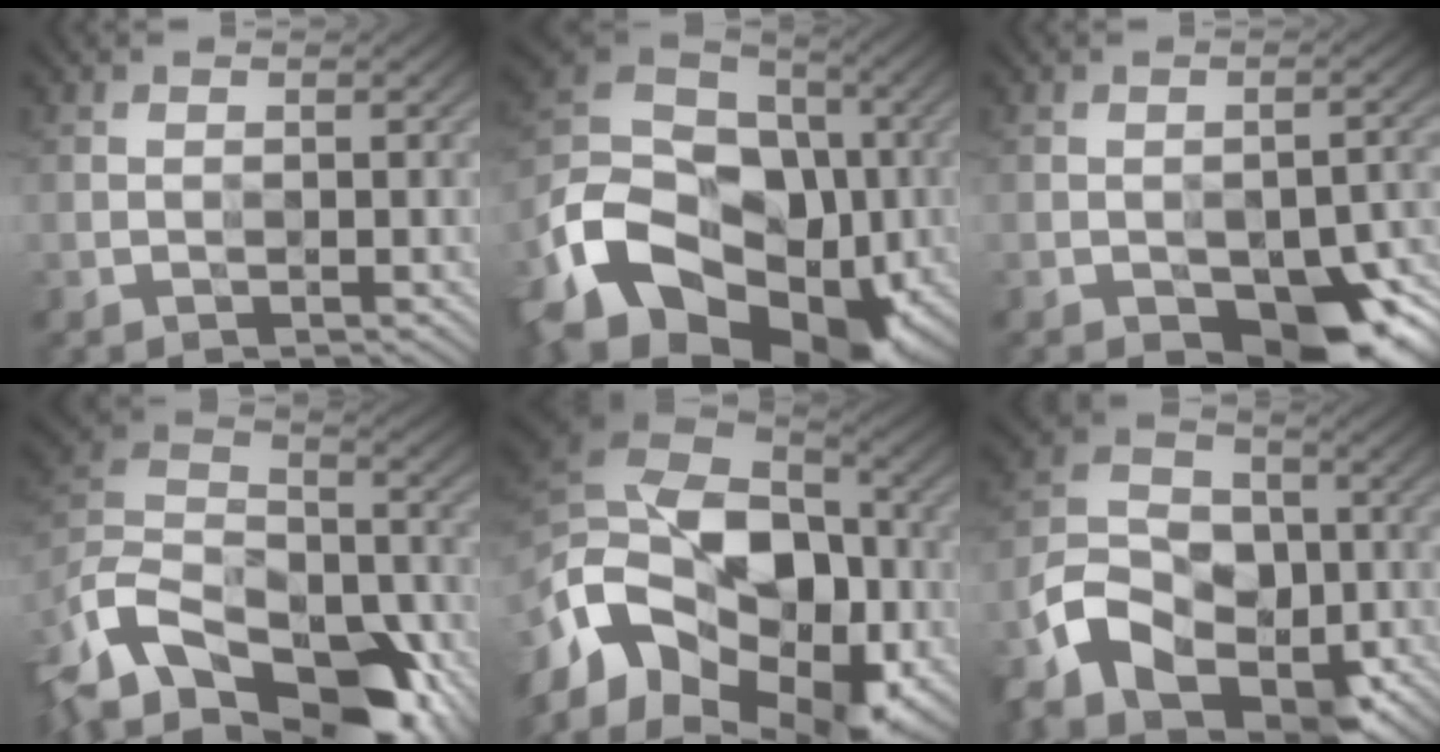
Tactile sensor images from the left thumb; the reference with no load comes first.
{"total": 20.2, "force": [-8.4, 14.1, 11.7], "torque": [-0.273, -0.037, -0.147]}
{"total": 12.6, "force": [-7.9, 6.0, 7.8], "torque": [-0.103, -0.023, -0.102]}
{"total": 17.9, "force": [-11.2, 9.7, 10.0], "torque": [-0.246, -0.017, -0.177]}
{"total": 18.9, "force": [-6.8, 12.9, 12.1], "torque": [-0.278, -0.010, -0.115]}
{"total": 13.0, "force": [-6.5, 8.3, 7.6], "torque": [-0.166, -0.018, -0.138]}